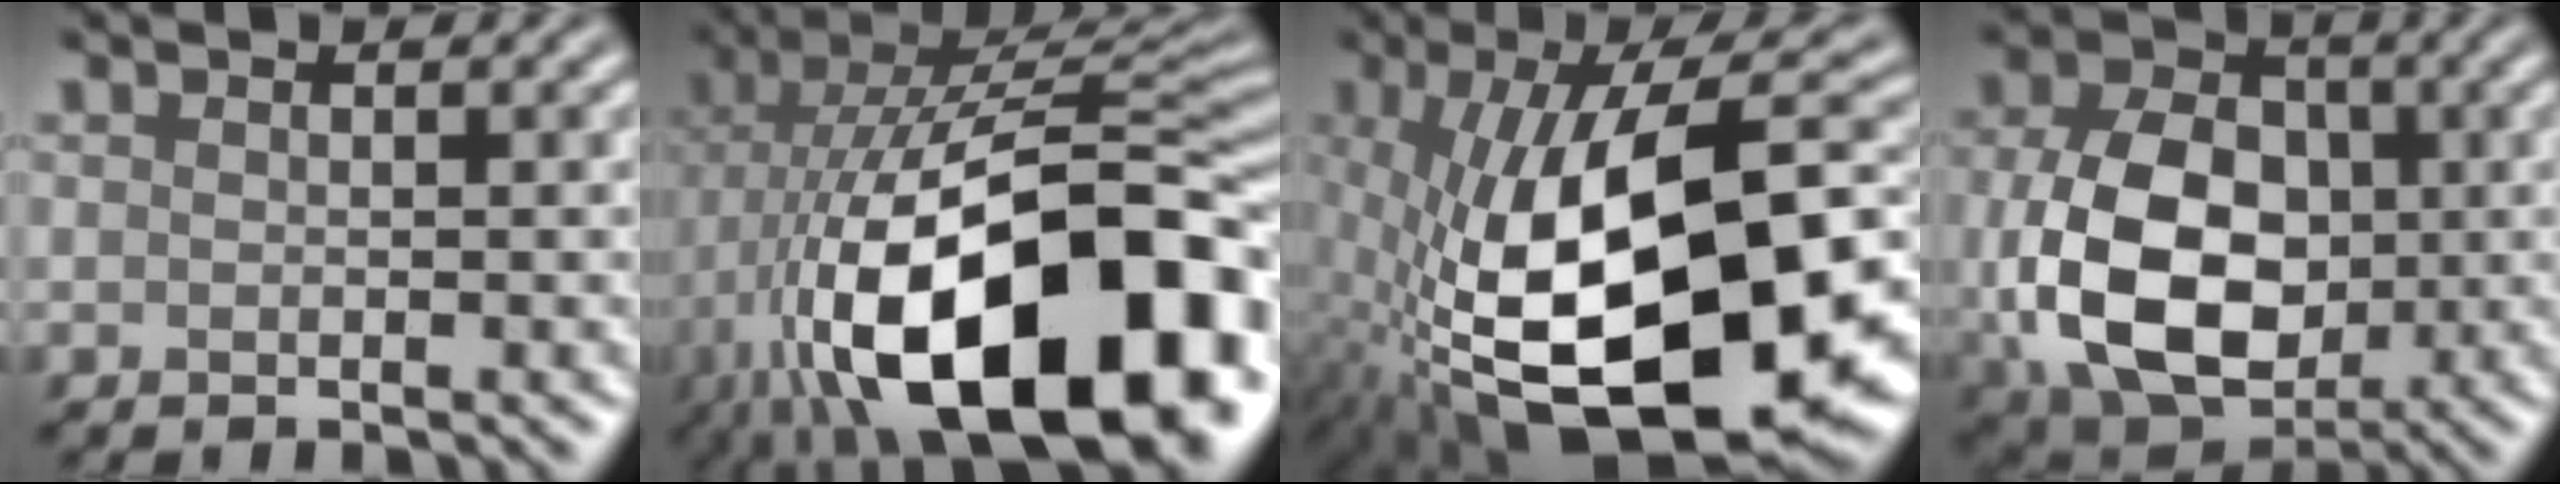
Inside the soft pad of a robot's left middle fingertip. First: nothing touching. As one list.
[{"total": 19.5, "force": [-6.1, 9.7, 15.8], "torque": [-0.260, 0.002, -0.087]}, {"total": 19.4, "force": [-3.9, 8.6, 17.0], "torque": [-0.281, -0.009, -0.052]}, {"total": 11.9, "force": [-0.7, 8.6, 8.2], "torque": [-0.172, -0.014, -0.006]}]